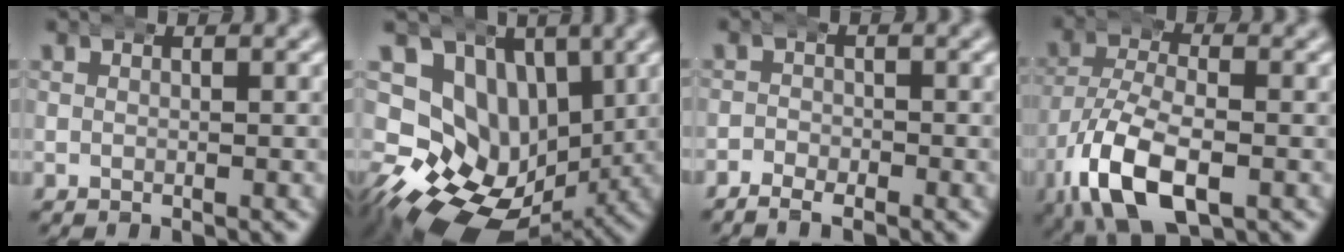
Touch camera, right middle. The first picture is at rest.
{"total": 17.1, "force": [-1.0, 14.1, 9.5], "torque": [-0.190, -0.063, -0.004]}
{"total": 1.5, "force": [-1.3, 0.6, 0.0], "torque": [0.012, -0.003, -0.029]}
{"total": 8.9, "force": [-2.7, 5.1, 6.7], "torque": [-0.149, -0.029, -0.026]}